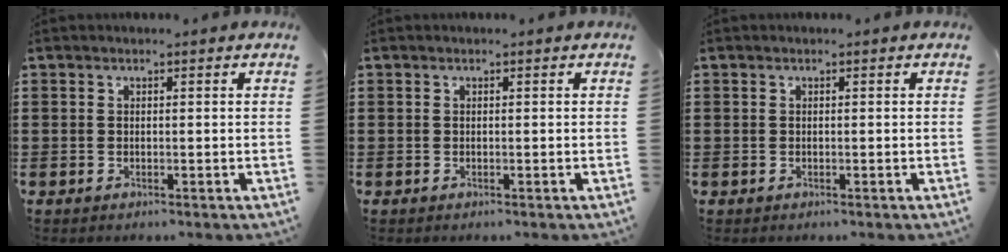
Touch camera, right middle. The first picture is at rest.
{"total": 0.0}
{"total": 0.0}